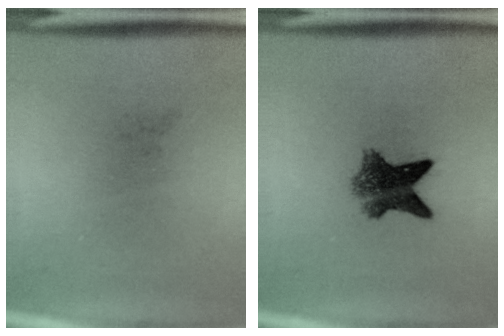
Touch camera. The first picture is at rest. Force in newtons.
{"total": 6.7}